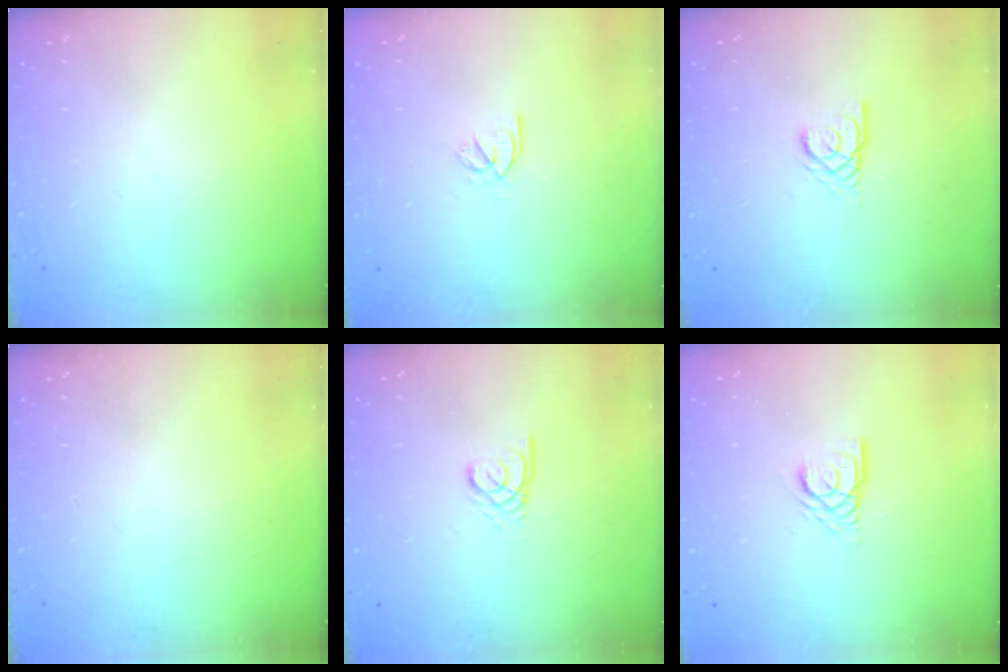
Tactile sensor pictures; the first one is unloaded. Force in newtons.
{"total": 2.5, "press": 2.4, "slide": 0.5}
{"total": 2.9, "press": 2.9, "slide": 0.2}
{"total": 0.0}
{"total": 2.3, "press": 2.3, "slide": 0.2}
{"total": 3.6, "press": 3.6, "slide": 0.2}